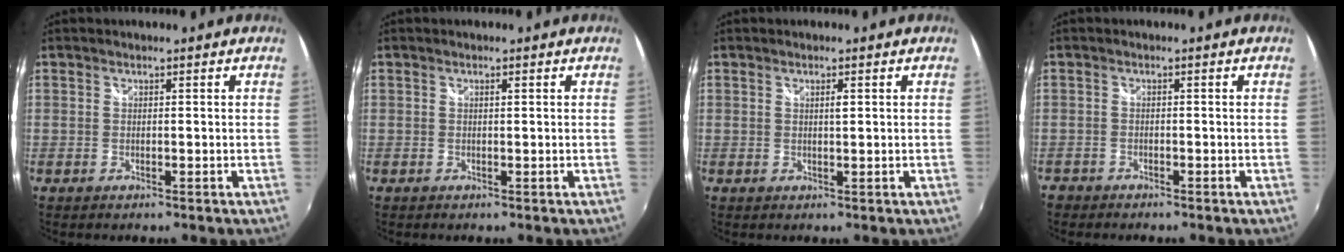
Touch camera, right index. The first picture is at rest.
{"total": 0.7, "force": [0.3, -0.1, 0.6], "torque": [-0.011, 0.002, 0.004]}
{"total": 1.1, "force": [0.4, 0.1, 1.0], "torque": [-0.016, 0.001, 0.006]}
{"total": 2.2, "force": [-1.9, 1.1, 0.1], "torque": [-0.011, -0.005, -0.038]}